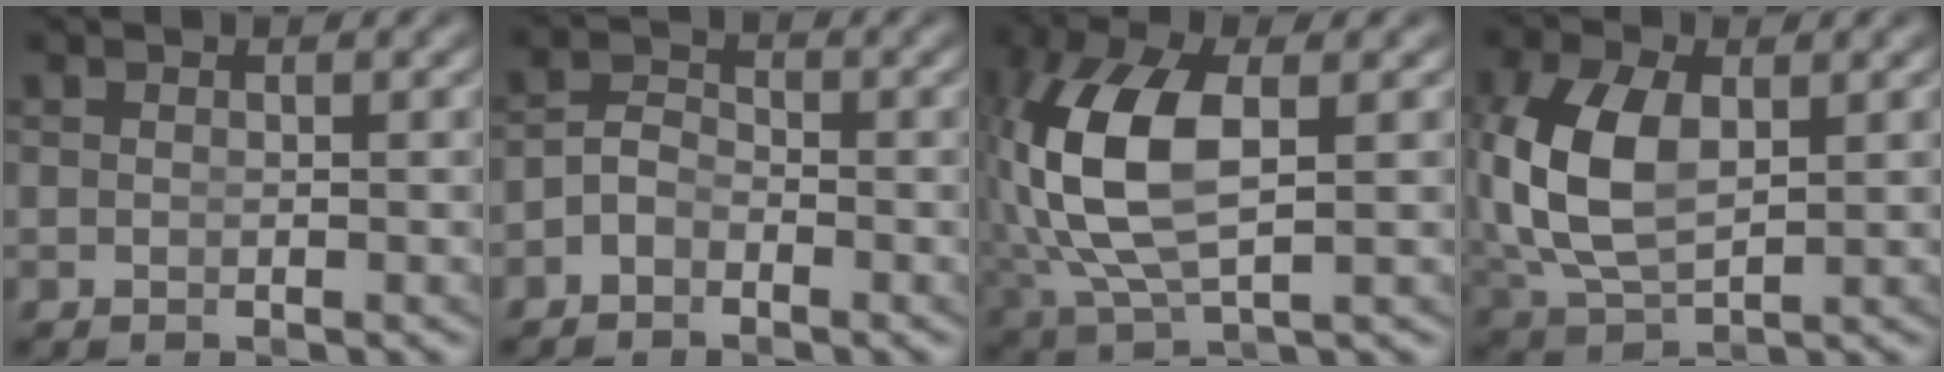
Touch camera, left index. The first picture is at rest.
{"total": 2.9, "force": [-1.6, 2.1, 1.1], "torque": [-0.019, -0.017, -0.025]}
{"total": 8.1, "force": [0.8, 3.9, 7.0], "torque": [-0.176, -0.021, 0.037]}
{"total": 7.2, "force": [0.6, 4.7, 5.3], "torque": [-0.143, -0.027, 0.034]}